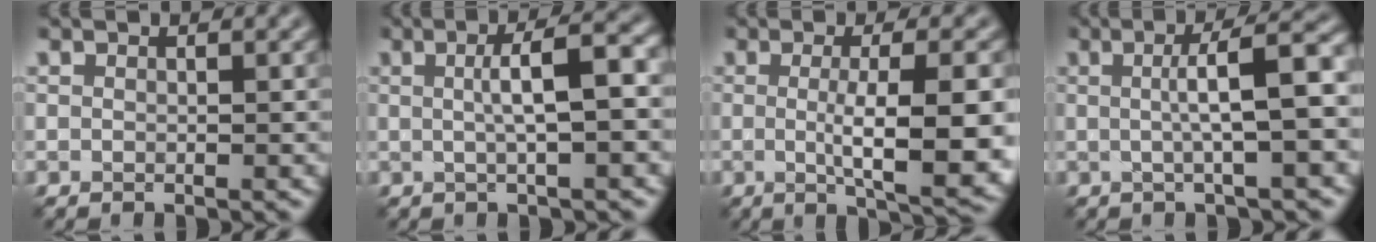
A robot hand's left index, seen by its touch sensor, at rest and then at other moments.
{"total": 4.9, "force": [0.5, 1.0, 4.8], "torque": [-0.070, 0.016, 0.004]}
{"total": 8.7, "force": [-0.8, 2.1, 8.5], "torque": [-0.120, -0.015, -0.006]}
{"total": 6.0, "force": [0.4, 1.2, 5.9], "torque": [-0.082, 0.014, 0.003]}